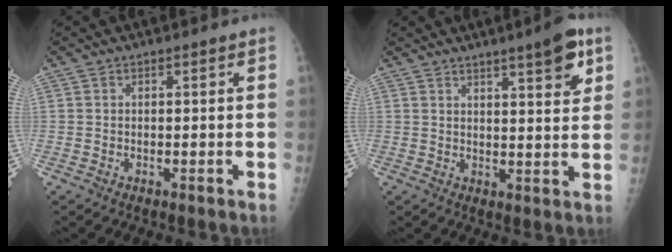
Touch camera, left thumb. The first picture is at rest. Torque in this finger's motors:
{"motor_torque": [0.21, 0.10, -0.23, -0.27, 0.08]}